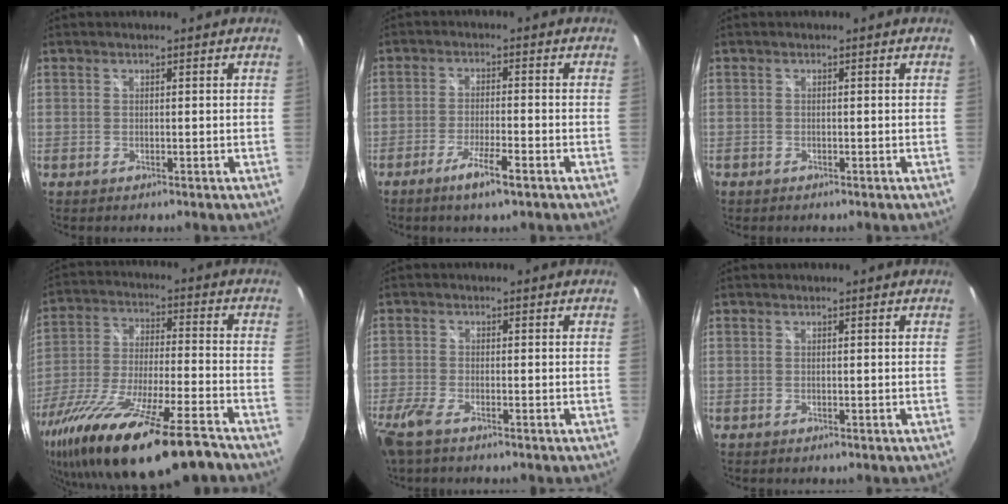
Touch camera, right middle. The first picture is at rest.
{"total": 5.8, "force": [-3.6, 0.3, 4.5], "torque": [-0.098, -0.008, -0.064]}
{"total": 0.8, "force": [-0.5, 0.5, 0.1], "torque": [-0.004, -0.002, -0.011]}
{"total": 25.9, "force": [-18.5, 4.5, 17.6], "torque": [-0.342, -0.068, -0.313]}
{"total": 5.6, "force": [-3.7, 1.8, 3.7], "torque": [-0.101, -0.017, -0.075]}
{"total": 0.0}